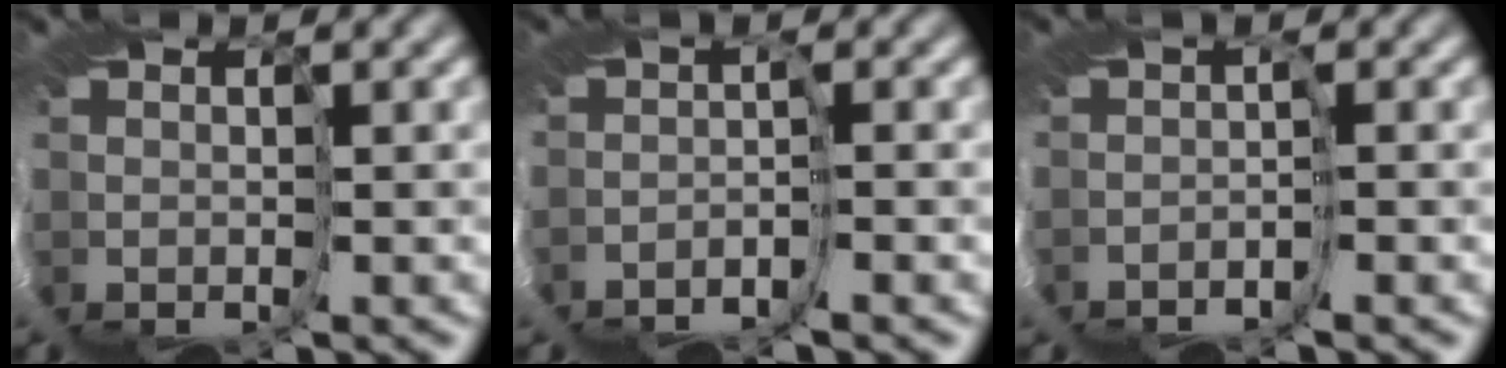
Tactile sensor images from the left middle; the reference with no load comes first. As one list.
[{"total": 4.0, "force": [-1.3, -3.8, -0.4], "torque": [0.013, -0.017, 0.004]}, {"total": 3.6, "force": [-1.1, -3.4, -0.6], "torque": [0.020, -0.014, 0.019]}]